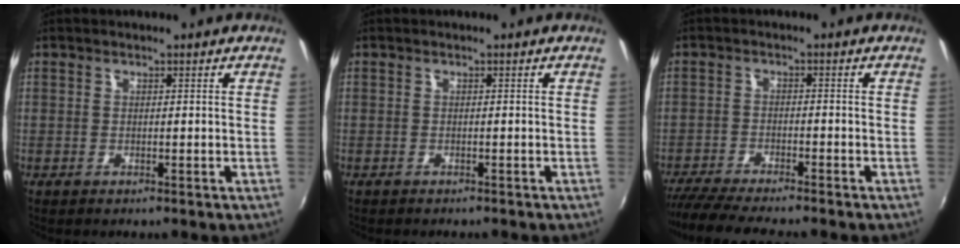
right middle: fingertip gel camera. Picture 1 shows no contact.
{"total": 0.9, "force": [-0.9, 0.1, 0.3], "torque": [-0.008, -0.003, -0.012]}
{"total": 9.8, "force": [-8.8, 0.3, 4.3], "torque": [-0.106, -0.028, -0.150]}